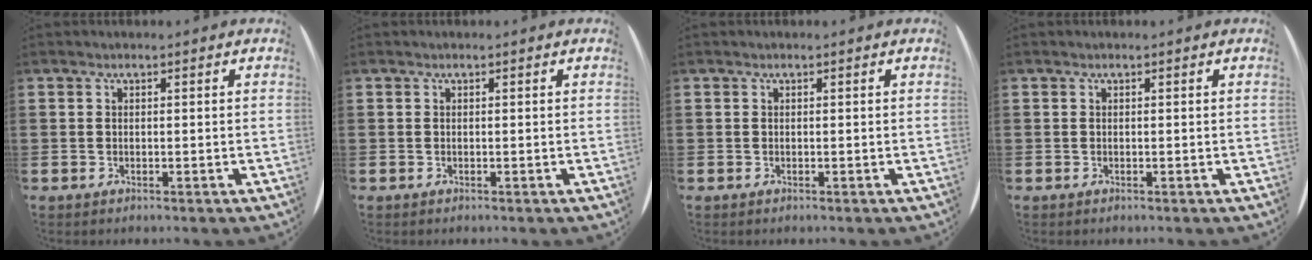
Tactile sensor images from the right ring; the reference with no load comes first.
{"total": 0.0}
{"total": 0.0}
{"total": 0.0}